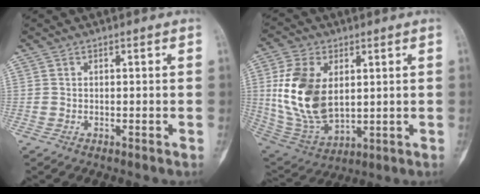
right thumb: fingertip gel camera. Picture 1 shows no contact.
{"total": 17.5, "force": [2.7, 10.8, 13.5], "torque": [-0.249, -0.018, 0.066]}